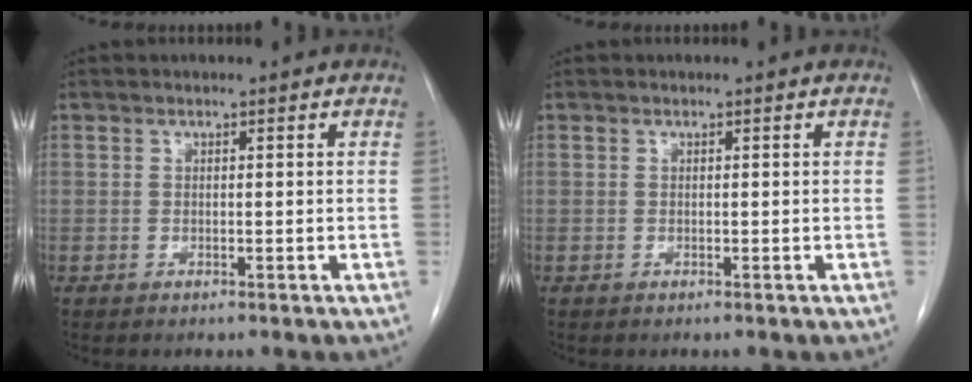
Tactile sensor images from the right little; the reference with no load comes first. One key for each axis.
{"total": 0.0}